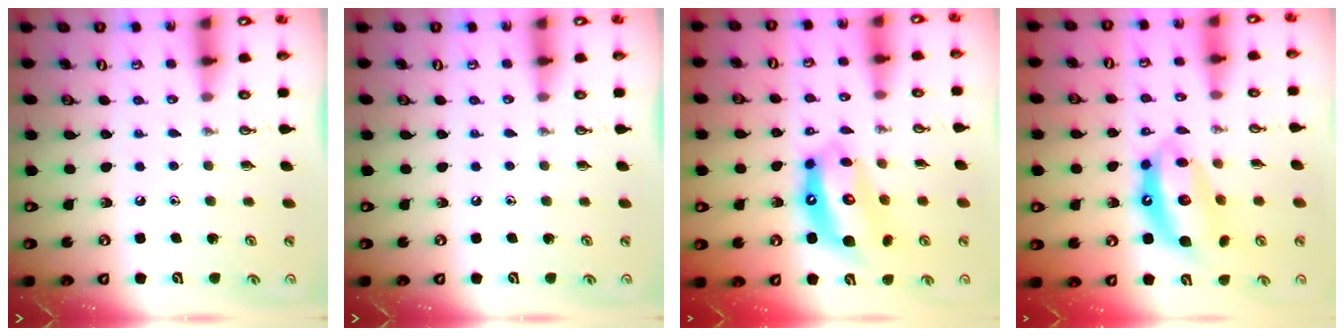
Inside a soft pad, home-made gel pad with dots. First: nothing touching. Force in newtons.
{"total": 0.0}
{"total": 12.1, "press": 12.1, "slide": 1.2}
{"total": 12.8, "press": 12.8, "slide": 1.1}